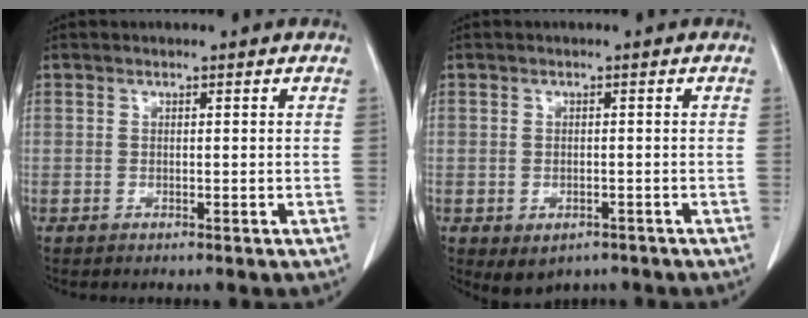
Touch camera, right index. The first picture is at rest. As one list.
[{"total": 3.5, "force": [-1.9, 2.4, 1.6], "torque": [-0.020, -0.002, -0.013]}]